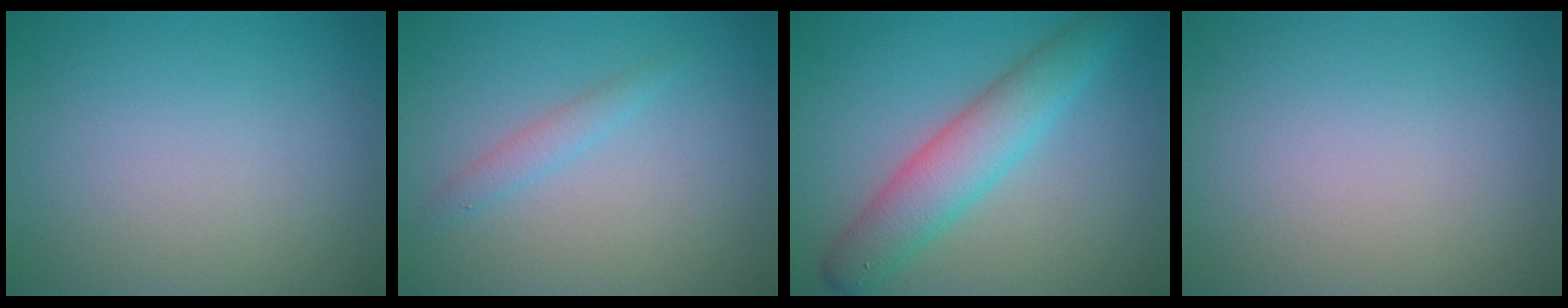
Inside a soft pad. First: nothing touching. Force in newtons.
{"total": 1.4, "press": 1.4, "slide": 0.1}
{"total": 5.1, "press": 5.1, "slide": 0.2}
{"total": 0.0}